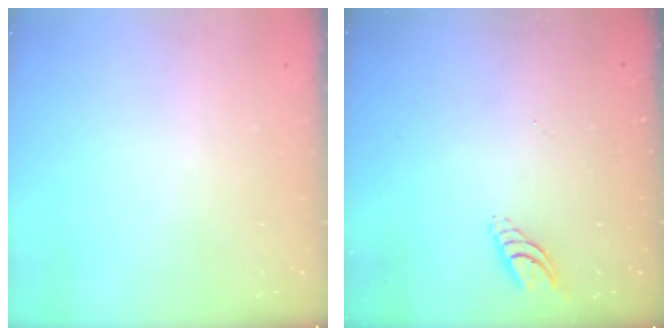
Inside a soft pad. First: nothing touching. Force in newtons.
{"total": 7.0, "press": 7.0, "slide": 0.7}